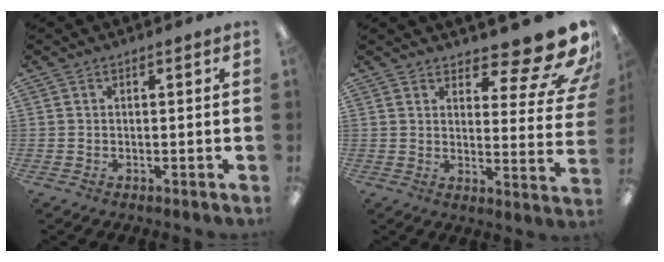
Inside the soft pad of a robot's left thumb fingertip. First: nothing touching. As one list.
[{"total": 13.8, "force": [10.5, 3.7, 8.1], "torque": [-0.096, -0.087, 0.176]}]